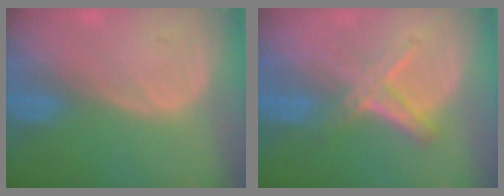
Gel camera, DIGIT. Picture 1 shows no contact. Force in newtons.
{"total": 5.2, "press": 5.1, "slide": 0.9}